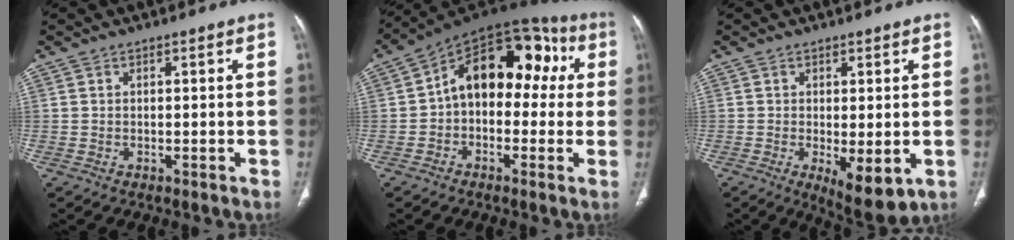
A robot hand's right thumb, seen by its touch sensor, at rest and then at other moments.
{"total": 17.4, "force": [1.8, 11.2, 13.2], "torque": [-0.139, 0.059, 0.012]}
{"total": 7.6, "force": [-1.9, 2.8, 6.8], "torque": [-0.098, -0.023, -0.020]}